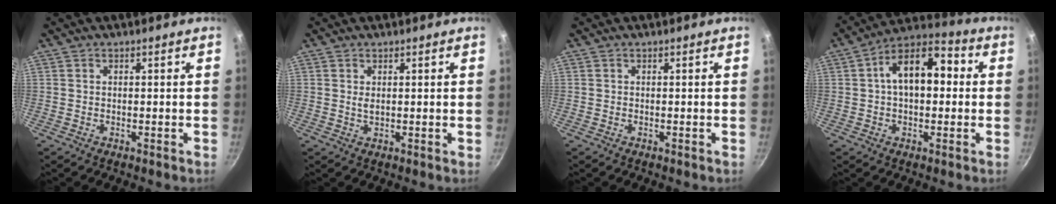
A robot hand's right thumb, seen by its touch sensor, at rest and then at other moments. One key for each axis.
{"total": 1.3, "fx": 0.5, "fy": 0.6, "fz": 1.0, "tx": -0.017, "ty": -0.004, "tz": 0.006}
{"total": 0.0}
{"total": 13.8, "fx": 1.7, "fy": 8.2, "fz": 10.9, "tx": -0.132, "ty": 0.036, "tz": 0.008}